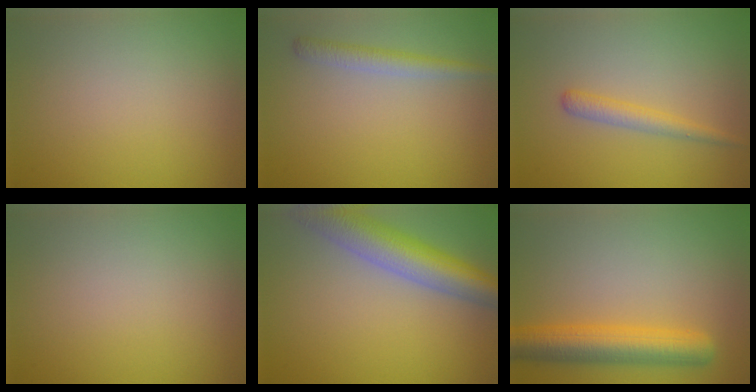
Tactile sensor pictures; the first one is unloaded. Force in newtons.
{"total": 2.1, "press": 2.1, "slide": 0.1}
{"total": 1.9, "press": 1.9, "slide": 0.1}
{"total": 0.0}
{"total": 7.6, "press": 7.6, "slide": 0.4}
{"total": 5.7, "press": 5.7, "slide": 0.3}